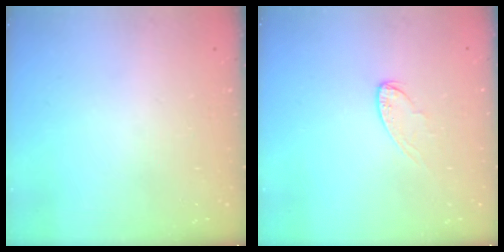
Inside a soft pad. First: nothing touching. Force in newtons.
{"total": 5.6, "press": 5.5, "slide": 0.5}